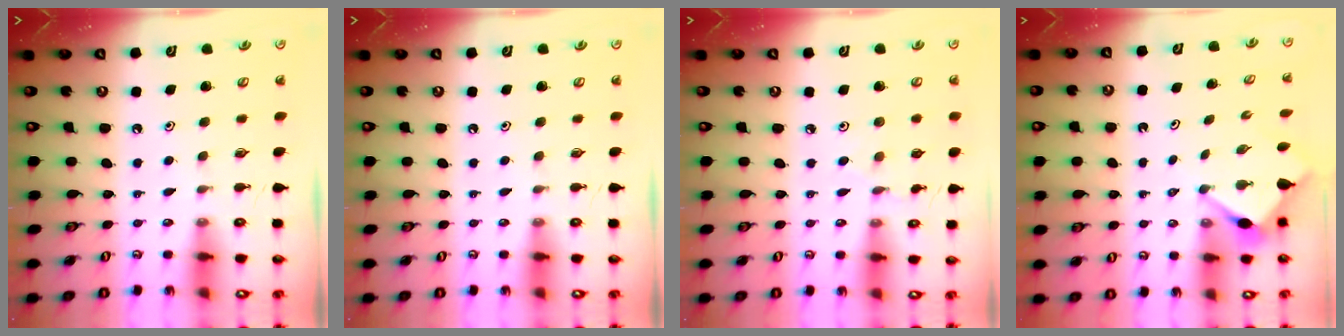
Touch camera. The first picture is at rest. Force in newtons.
{"total": 0.0}
{"total": 2.2, "press": 2.2, "slide": 0.4}
{"total": 3.3, "press": 3.3, "slide": 0.3}